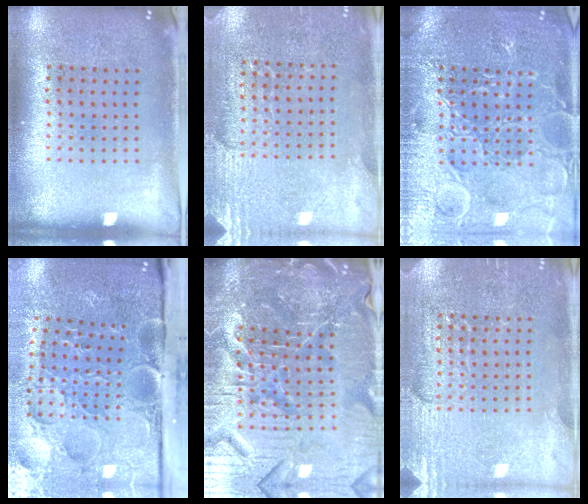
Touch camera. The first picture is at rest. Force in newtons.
{"total": 2.8, "press": 2.6, "slide": 0.8}
{"total": 6.5, "press": 6.4, "slide": 0.9}
{"total": 5.1, "press": 4.0, "slide": 3.1}
{"total": 6.8, "press": 6.1, "slide": 3.0}
{"total": 2.9, "press": 2.9, "slide": 0.2}